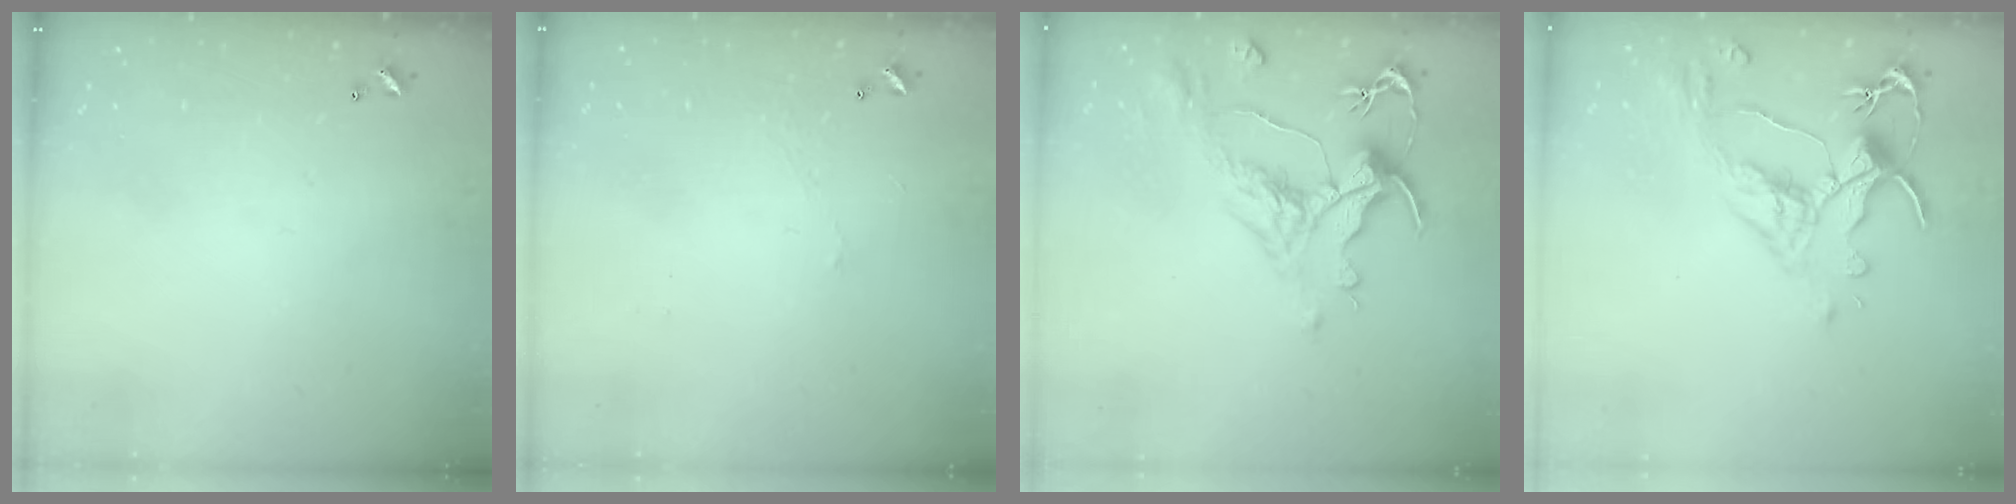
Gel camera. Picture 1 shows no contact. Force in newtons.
{"total": 0.0}
{"total": 1.8, "press": 1.1, "slide": 1.4}
{"total": 3.2, "press": 2.8, "slide": 1.5}